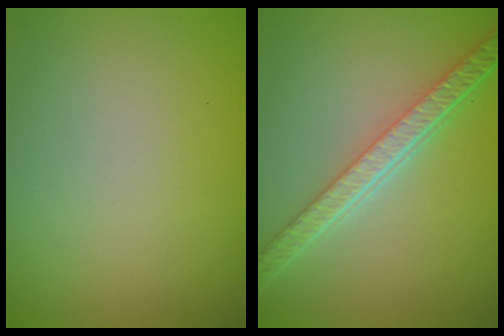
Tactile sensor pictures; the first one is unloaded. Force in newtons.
{"total": 5.7, "press": 4.3, "slide": 3.7}